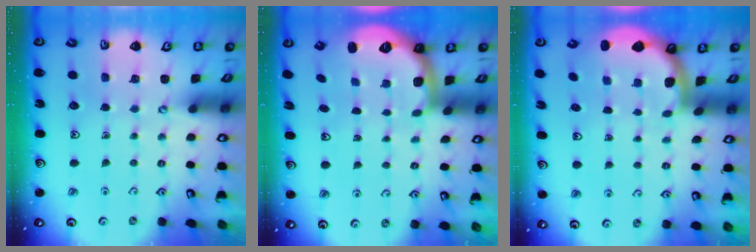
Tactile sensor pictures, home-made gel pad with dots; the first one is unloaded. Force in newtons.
{"total": 1.9, "press": 1.8, "slide": 0.5}
{"total": 1.6, "press": 1.6, "slide": 0.1}